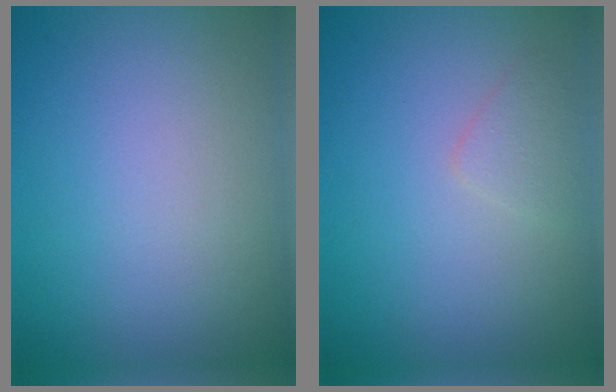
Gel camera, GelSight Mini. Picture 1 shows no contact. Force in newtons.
{"total": 1.2, "press": 1.2, "slide": 0.0}